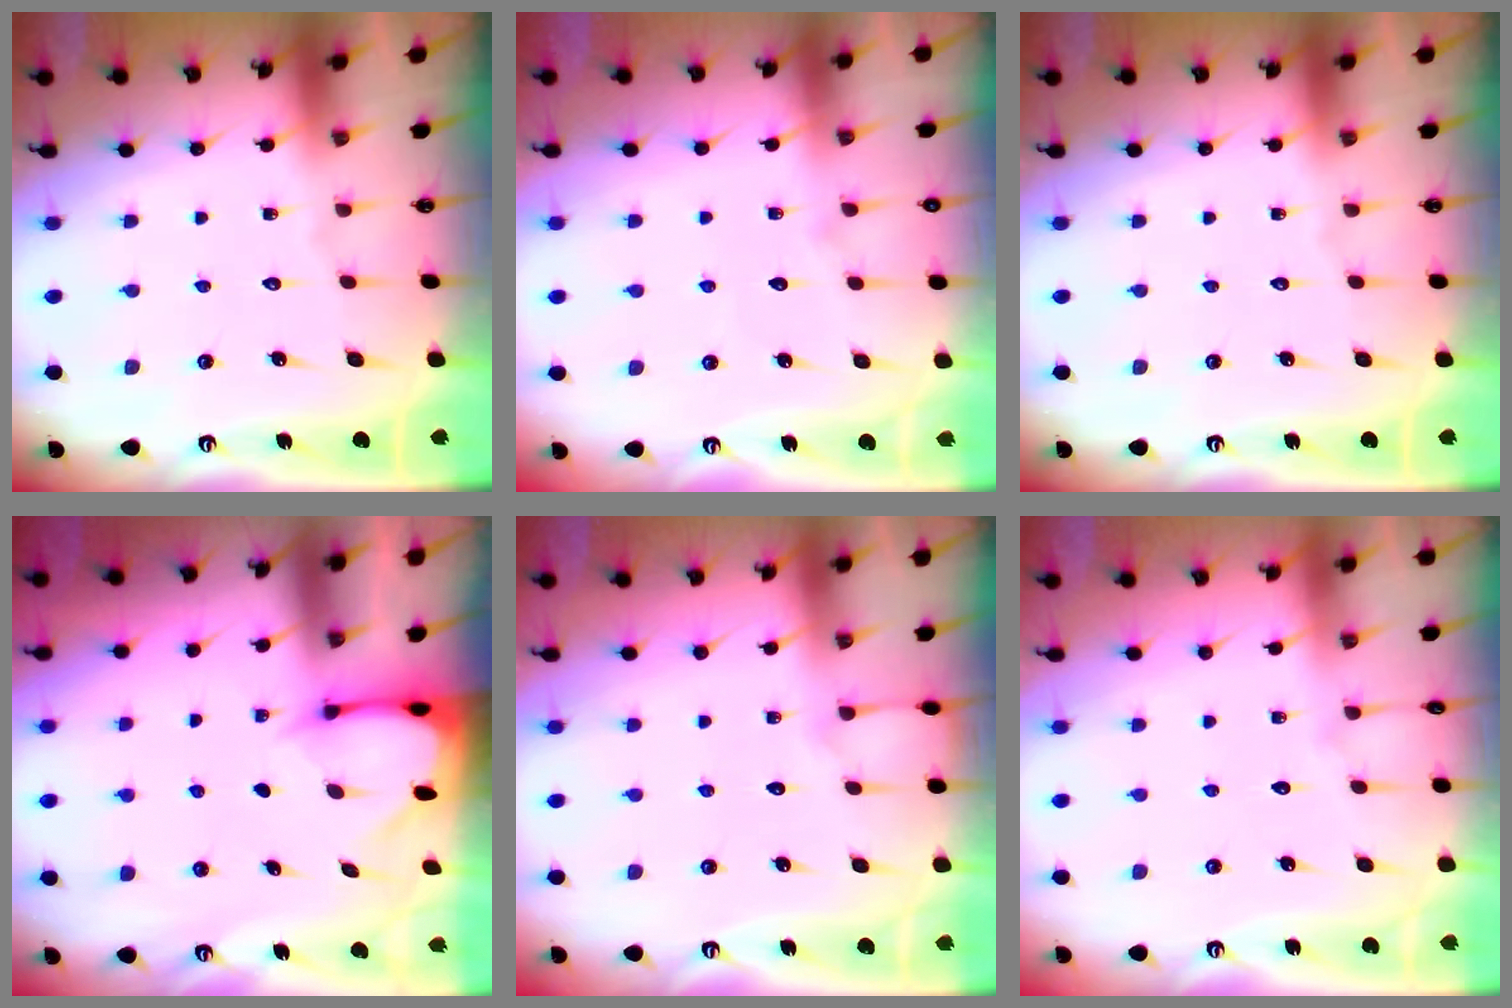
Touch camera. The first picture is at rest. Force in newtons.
{"total": 5.4, "press": 5.4, "slide": 0.5}
{"total": 0.0}
{"total": 2.6, "press": 2.5, "slide": 0.3}
{"total": 3.0, "press": 3.0, "slide": 0.4}
{"total": 2.9, "press": 2.9, "slide": 0.4}